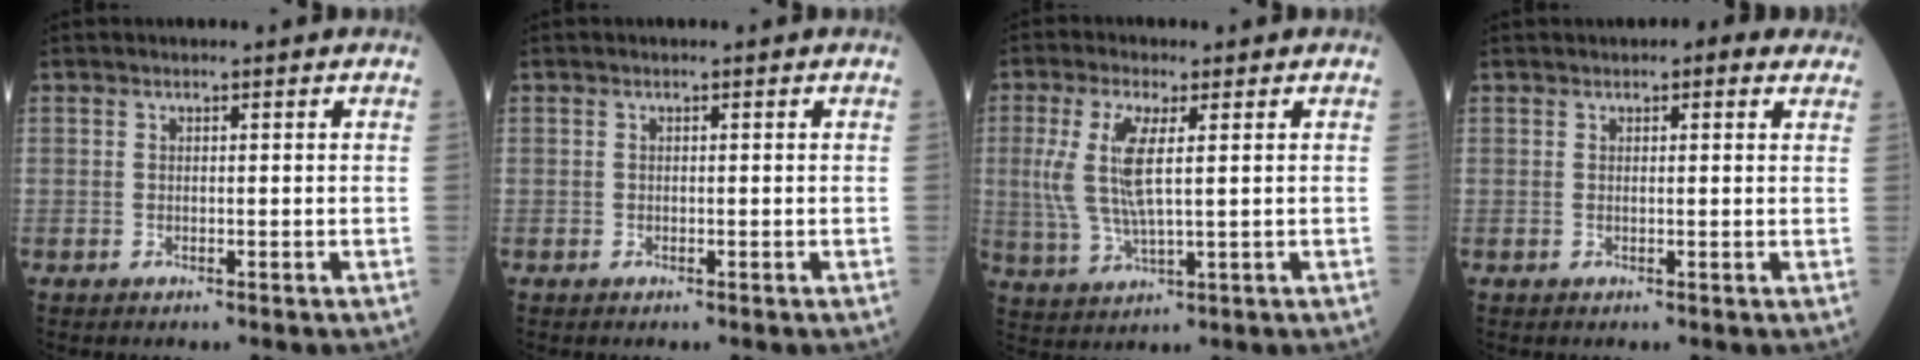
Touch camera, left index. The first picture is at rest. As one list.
[{"total": 0.0}, {"total": 8.1, "force": [1.5, 1.9, 7.8], "torque": [-0.184, 0.001, 0.037]}, {"total": 2.8, "force": [1.9, 1.1, 1.7], "torque": [-0.018, 0.018, 0.023]}]